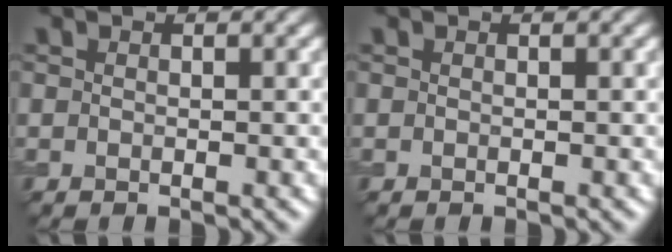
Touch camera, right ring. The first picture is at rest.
{"total": 0.0}